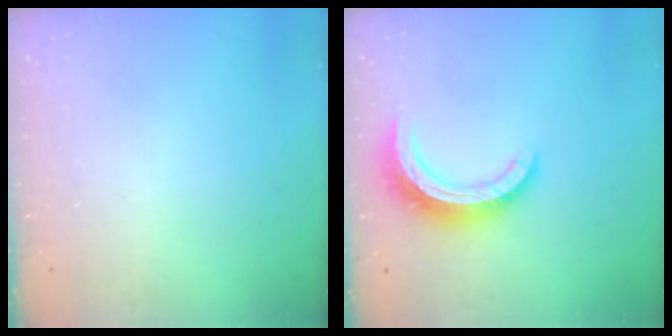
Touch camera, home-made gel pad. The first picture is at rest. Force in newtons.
{"total": 12.9, "press": 12.9, "slide": 0.3}